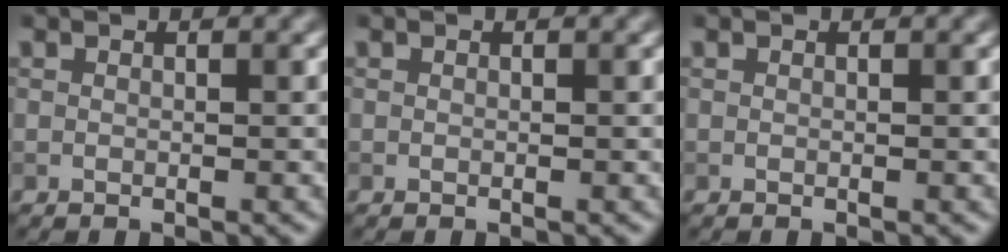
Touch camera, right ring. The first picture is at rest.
{"total": 0.0}
{"total": 0.0}